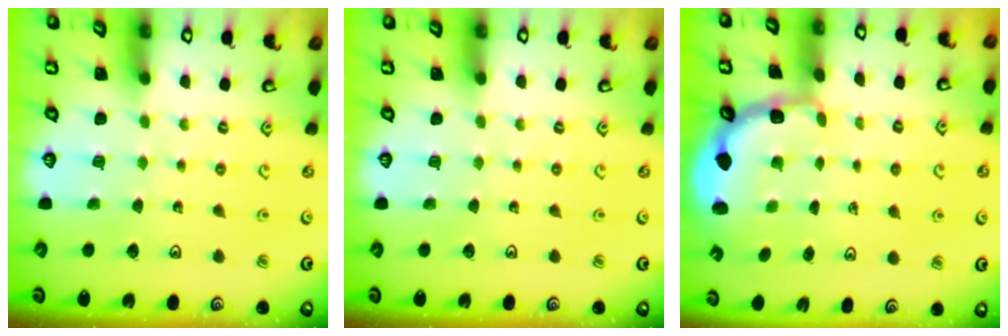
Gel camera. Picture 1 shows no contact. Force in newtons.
{"total": 0.0}
{"total": 2.9, "press": 1.9, "slide": 2.2}